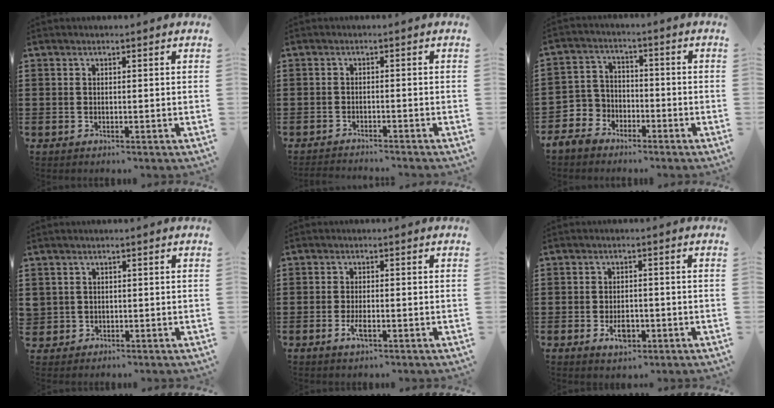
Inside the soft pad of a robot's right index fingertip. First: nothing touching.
{"total": 1.6, "force": [-1.6, -0.1, -0.2], "torque": [0.000, 0.003, -0.035]}
{"total": 4.9, "force": [-3.0, 3.8, 0.6], "torque": [-0.054, -0.002, -0.071]}
{"total": 1.3, "force": [0.1, 1.3, -0.1], "torque": [-0.004, 0.004, 0.000]}
{"total": 2.4, "force": [-0.9, 0.7, 2.1], "torque": [-0.052, -0.007, -0.020]}
{"total": 3.8, "force": [-1.3, 2.0, 2.9], "torque": [-0.042, -0.001, -0.022]}